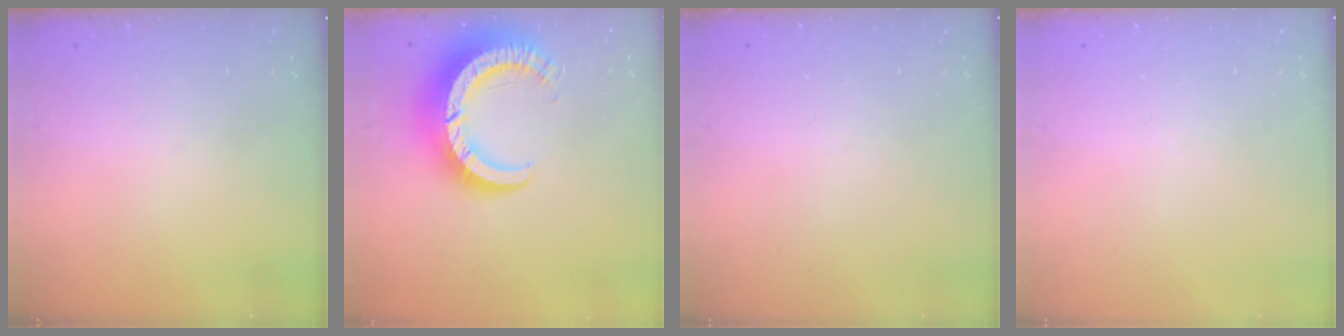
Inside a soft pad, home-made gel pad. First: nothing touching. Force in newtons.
{"total": 13.2, "press": 13.2, "slide": 1.3}
{"total": 0.0}
{"total": 0.0}